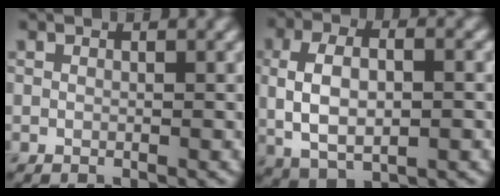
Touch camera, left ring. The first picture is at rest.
{"total": 6.4, "force": [-0.1, 3.4, 5.5], "torque": [-0.110, 0.000, 0.000]}